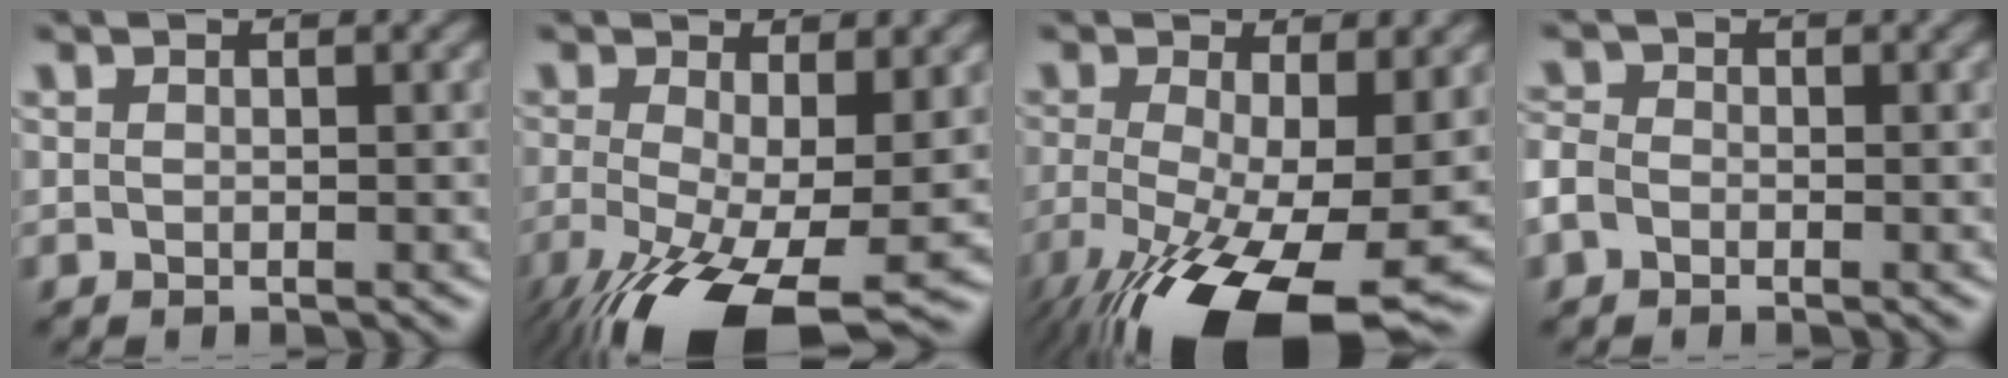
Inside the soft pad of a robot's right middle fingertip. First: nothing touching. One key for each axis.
{"total": 13.2, "fx": -5.0, "fy": 5.2, "fz": 11.1, "tx": -0.214, "ty": -0.044, "tz": -0.074}
{"total": 15.7, "fx": -6.1, "fy": 6.1, "fz": 13.2, "tx": -0.239, "ty": -0.047, "tz": -0.089}
{"total": 2.0, "fx": -0.9, "fy": 1.5, "fz": 1.0, "tx": -0.019, "ty": 0.002, "tz": -0.027}